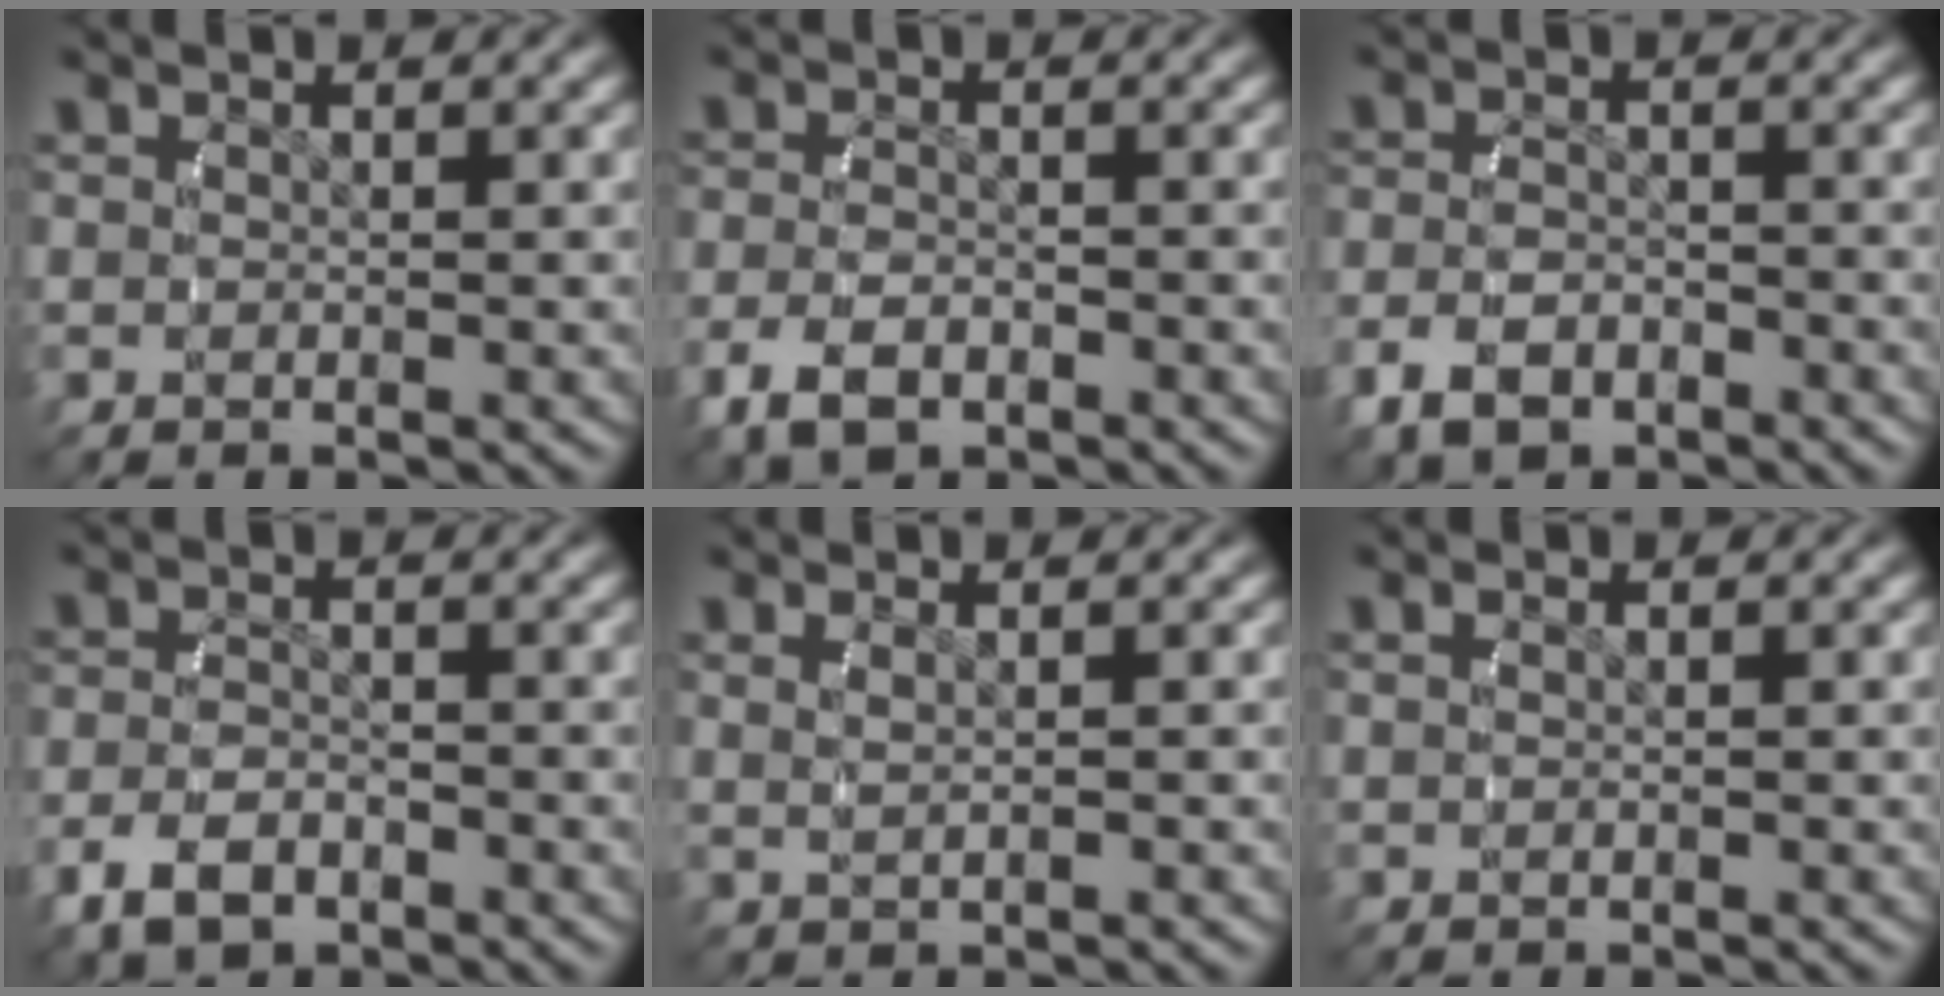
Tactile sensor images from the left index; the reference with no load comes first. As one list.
[{"total": 3.5, "force": [-1.7, 2.1, 2.2], "torque": [-0.050, -0.011, -0.020]}, {"total": 3.8, "force": [-2.1, 2.5, 1.9], "torque": [-0.039, -0.009, -0.029]}, {"total": 3.5, "force": [-2.0, 2.1, 2.0], "torque": [-0.042, -0.007, -0.026]}, {"total": 0.9, "force": [0.5, -0.3, 0.7], "torque": [-0.020, -0.002, 0.015]}, {"total": 0.0}]